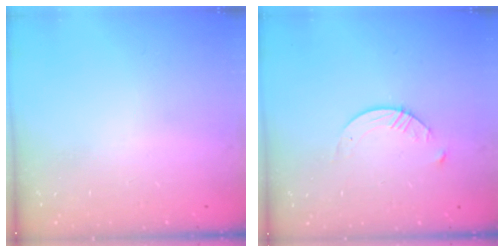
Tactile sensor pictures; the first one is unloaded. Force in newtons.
{"total": 5.6, "press": 5.6, "slide": 0.7}